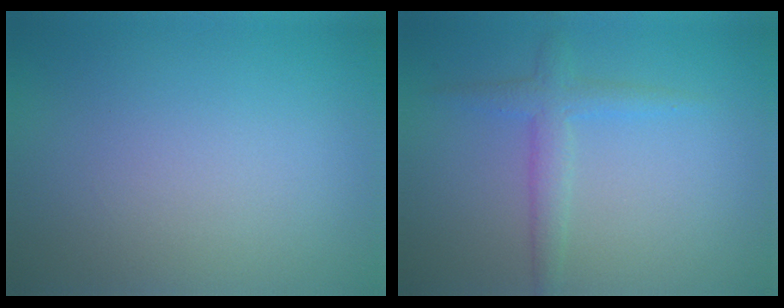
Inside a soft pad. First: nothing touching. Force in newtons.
{"total": 2.4, "press": 2.4, "slide": 0.2}